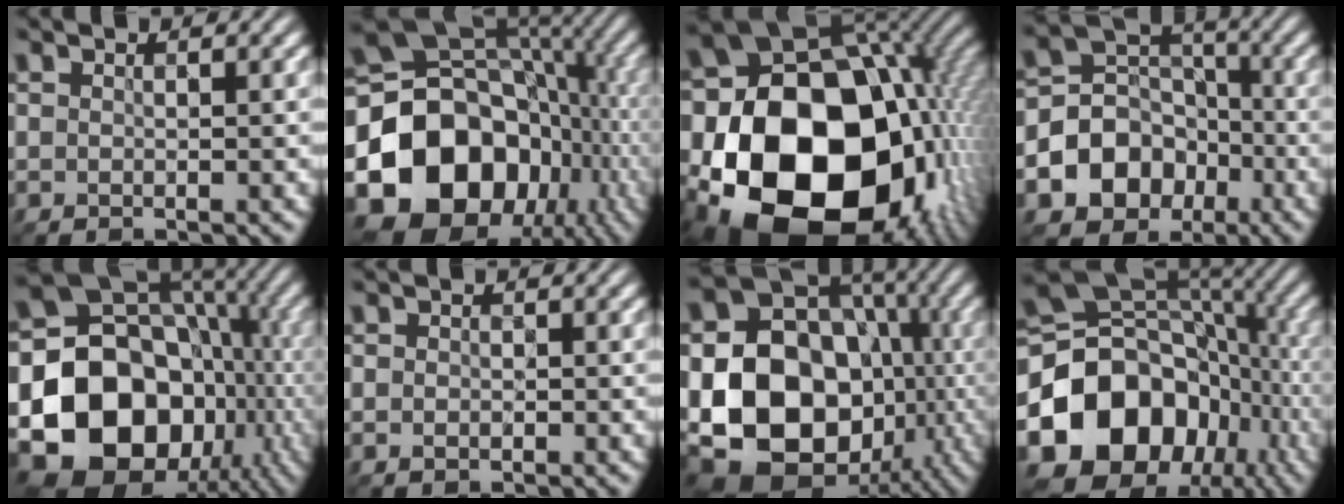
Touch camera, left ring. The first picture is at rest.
{"total": 18.2, "force": [-5.5, 14.3, 9.8], "torque": [-0.196, -0.015, -0.096]}
{"total": 22.5, "force": [-4.9, 17.1, 13.8], "torque": [-0.290, -0.062, -0.055]}
{"total": 9.9, "force": [-4.2, 8.3, 3.5], "torque": [-0.058, -0.006, -0.096]}
{"total": 20.0, "force": [-5.3, 16.2, 10.4], "torque": [-0.184, -0.016, -0.094]}
{"total": 1.0, "force": [-0.3, 0.8, 0.6], "torque": [-0.008, -0.002, -0.004]}
{"total": 19.6, "force": [-3.8, 15.5, 11.4], "torque": [-0.200, -0.018, -0.066]}
{"total": 15.9, "force": [-5.1, 12.5, 8.4], "torque": [-0.157, -0.009, -0.093]}